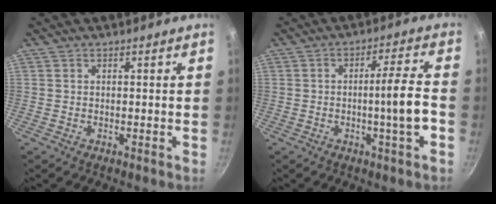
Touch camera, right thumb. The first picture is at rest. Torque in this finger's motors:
{"motor_torque": [2.63, 2.37, 2.11, -0.66, 0.80]}